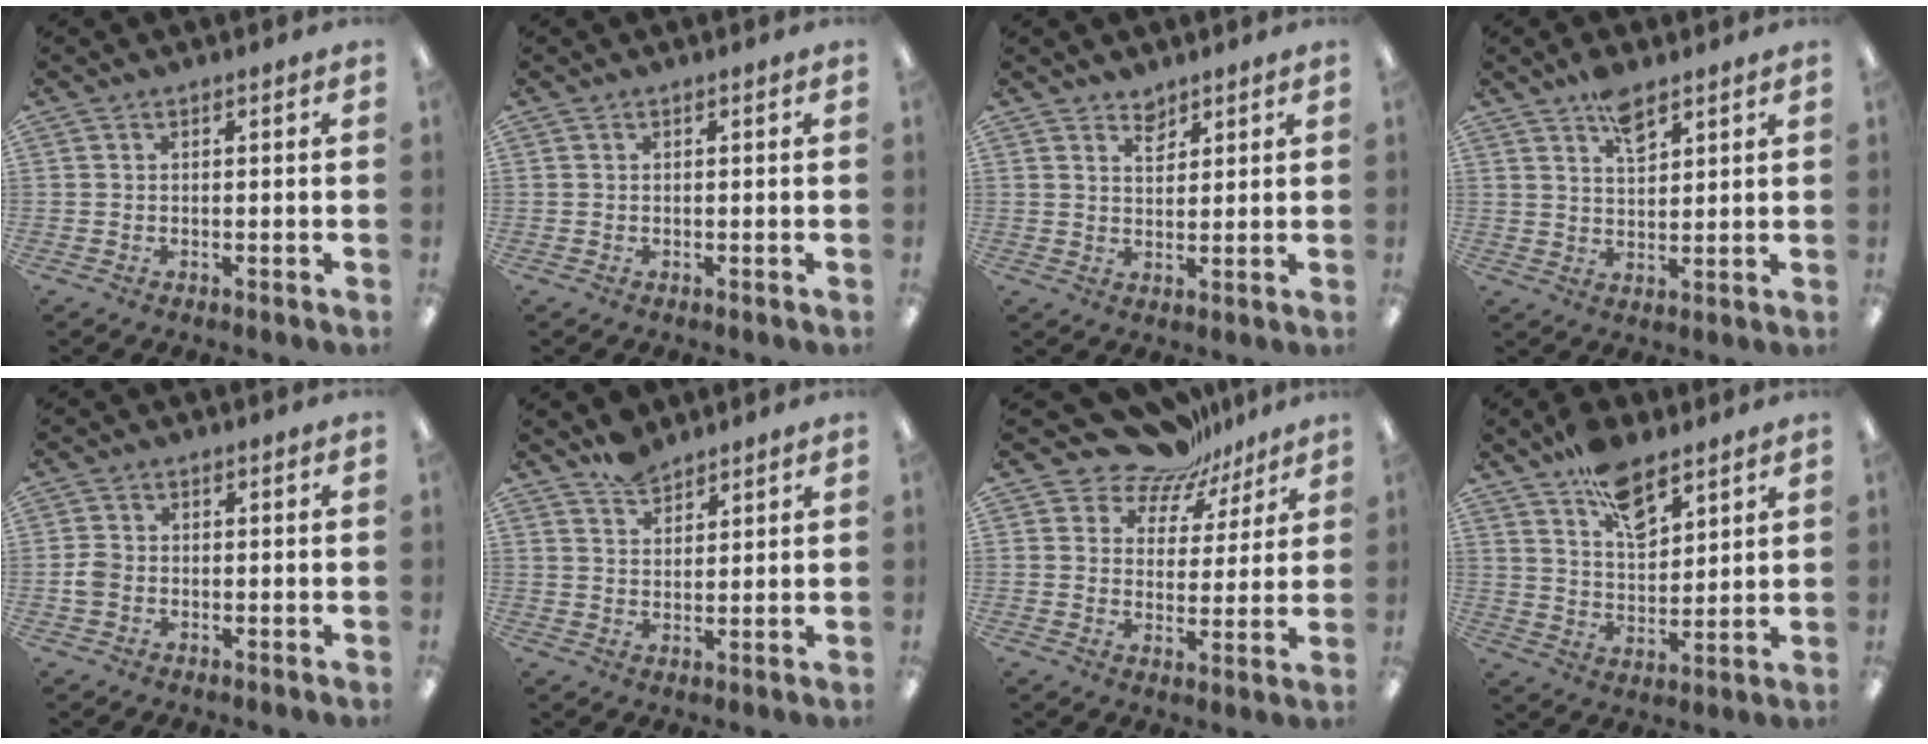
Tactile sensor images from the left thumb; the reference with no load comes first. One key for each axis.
{"total": 0.0}
{"total": 3.4, "fx": 2.9, "fy": 1.5, "fz": 0.8, "tx": -0.004, "ty": -0.018, "tz": 0.052}
{"total": 6.3, "fx": 4.5, "fy": 2.6, "fz": 3.5, "tx": -0.055, "ty": -0.022, "tz": 0.078}
{"total": 2.9, "fx": -0.8, "fy": 2.3, "fz": 1.5, "tx": -0.026, "ty": 0.007, "tz": -0.014}
{"total": 4.8, "fx": 4.4, "fy": 1.6, "fz": 1.0, "tx": -0.020, "ty": -0.025, "tz": 0.083}
{"total": 9.8, "fx": 8.5, "fy": 4.7, "fz": 1.3, "tx": -0.033, "ty": -0.073, "tz": 0.158}
{"total": 12.9, "fx": 9.0, "fy": 5.9, "fz": 7.1, "tx": -0.111, "ty": -0.051, "tz": 0.163}